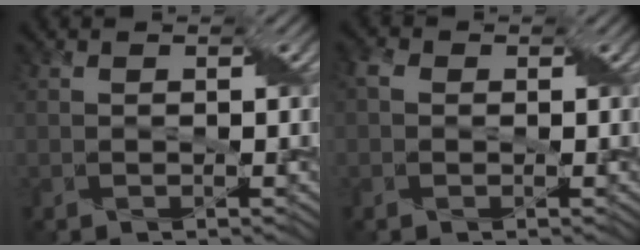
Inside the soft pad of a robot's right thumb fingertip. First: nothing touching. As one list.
[{"total": 0.6, "force": [0.1, 0.6, 0.2], "torque": [-0.016, 0.006, -0.006]}]